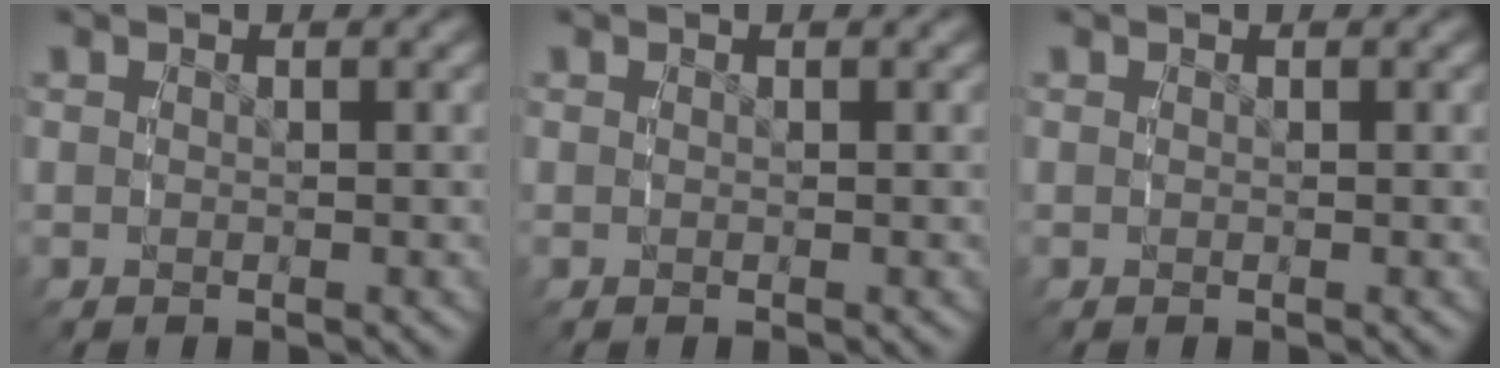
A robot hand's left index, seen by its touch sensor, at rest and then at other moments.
{"total": 0.0}
{"total": 0.0}